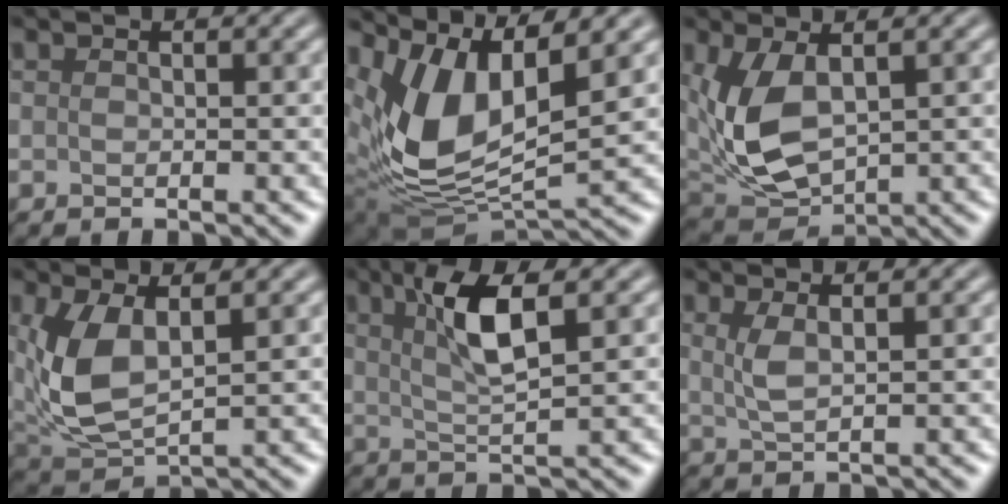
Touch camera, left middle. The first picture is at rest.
{"total": 9.7, "force": [3.7, 4.3, 7.8], "torque": [-0.170, -0.004, 0.071]}
{"total": 6.4, "force": [0.9, 3.5, 5.3], "torque": [-0.130, -0.010, 0.027]}
{"total": 5.9, "force": [1.2, 2.9, 5.0], "torque": [-0.122, -0.007, 0.031]}
{"total": 5.0, "force": [1.9, 1.2, 4.5], "torque": [-0.092, 0.003, 0.035]}
{"total": 2.2, "force": [0.8, 0.7, 1.9], "torque": [-0.040, 0.000, 0.017]}